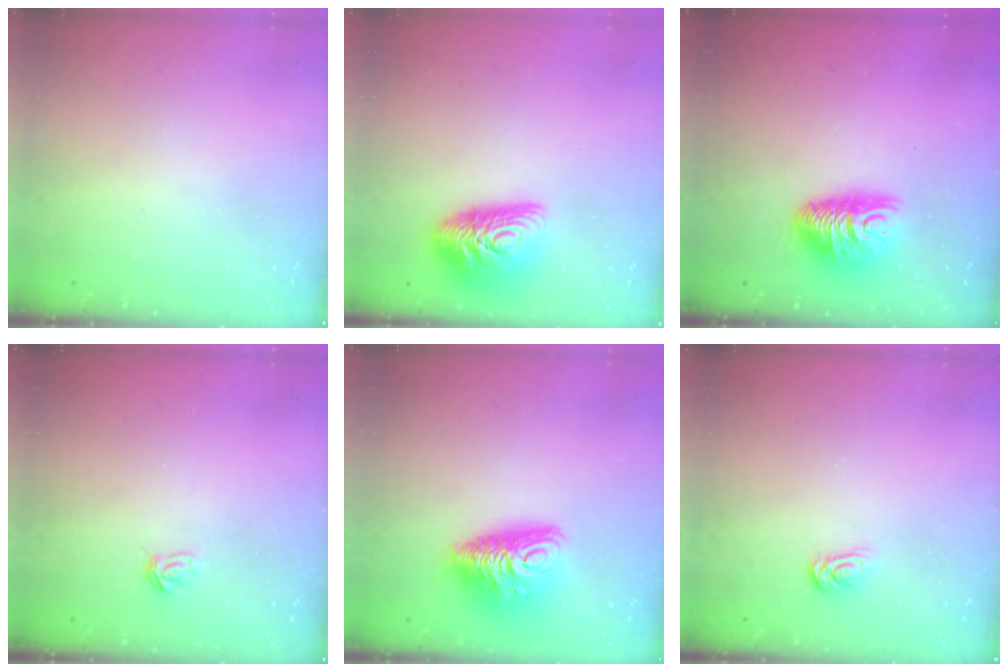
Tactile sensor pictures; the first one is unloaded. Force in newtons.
{"total": 12.8, "press": 12.8, "slide": 0.9}
{"total": 10.5, "press": 10.5, "slide": 0.5}
{"total": 3.7, "press": 3.7, "slide": 0.4}
{"total": 12.0, "press": 11.9, "slide": 1.2}
{"total": 3.4, "press": 3.3, "slide": 0.5}